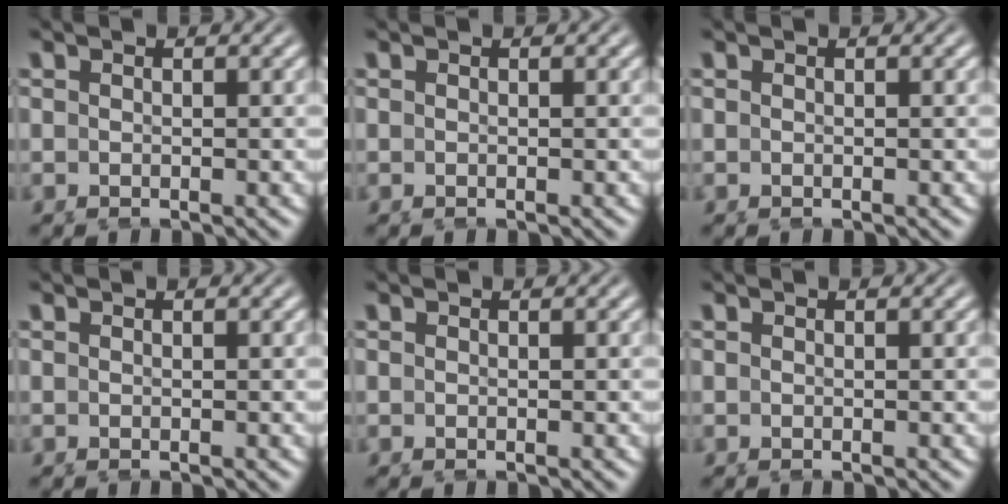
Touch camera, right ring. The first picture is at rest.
{"total": 0.0}
{"total": 0.0}
{"total": 0.0}
{"total": 0.0}
{"total": 0.0}